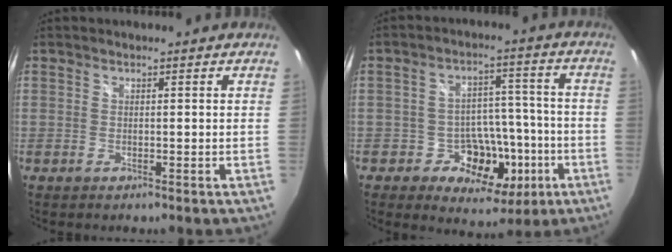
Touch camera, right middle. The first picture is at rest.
{"total": 11.4, "force": [-4.6, 8.8, 5.6], "torque": [-0.092, 0.023, -0.049]}